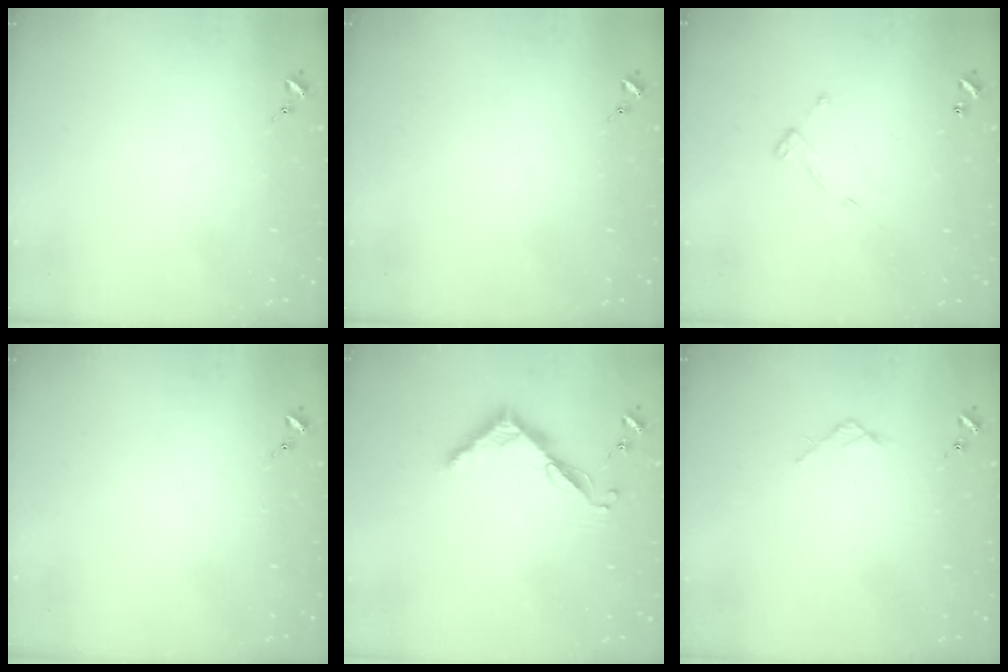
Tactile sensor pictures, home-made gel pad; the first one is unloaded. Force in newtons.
{"total": 0.0}
{"total": 7.2, "press": 7.2, "slide": 0.5}
{"total": 0.0}
{"total": 7.6, "press": 7.5, "slide": 0.6}
{"total": 2.7, "press": 2.7, "slide": 0.3}